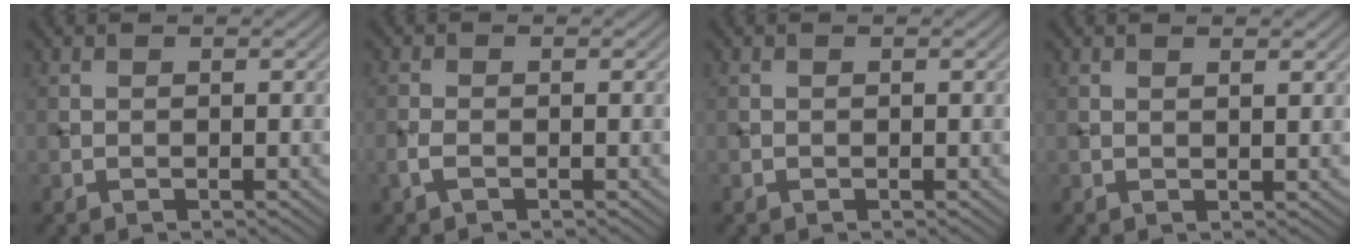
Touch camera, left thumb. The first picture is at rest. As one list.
[{"total": 1.6, "force": [-0.7, 0.7, 1.3], "torque": [-0.033, -0.001, -0.018]}, {"total": 0.0}, {"total": 1.2, "force": [0.9, -0.1, 0.8], "torque": [-0.016, 0.003, 0.015]}]